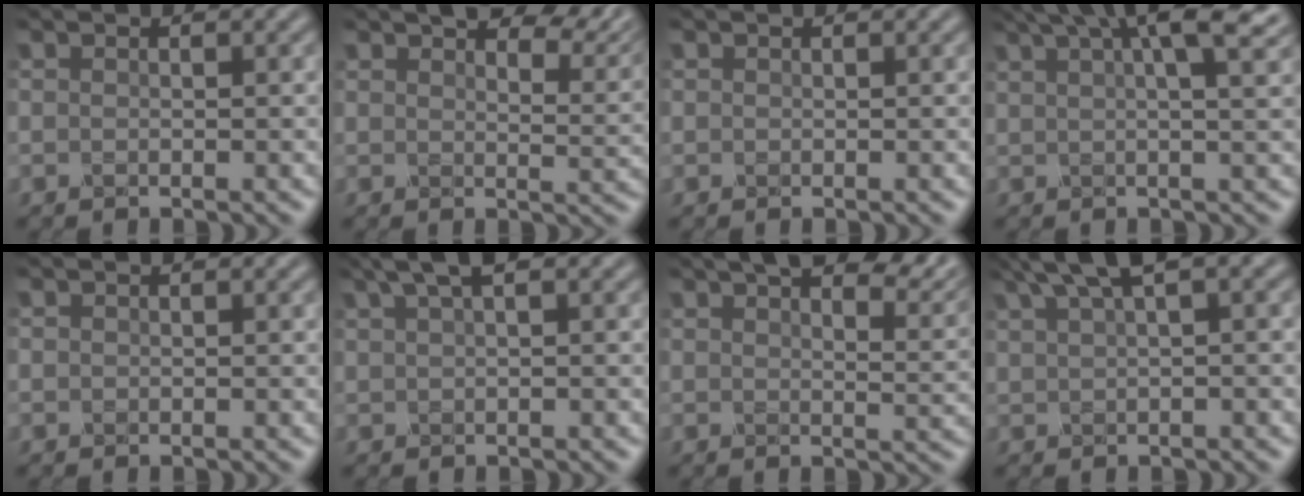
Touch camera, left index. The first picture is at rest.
{"total": 6.8, "force": [4.7, 2.3, 4.3], "torque": [-0.045, 0.020, 0.066]}
{"total": 0.8, "force": [0.0, -0.4, -0.8], "torque": [0.007, -0.002, 0.007]}
{"total": 8.2, "force": [4.6, 1.7, 6.5], "torque": [-0.057, 0.034, 0.047]}
{"total": 0.5, "force": [-0.1, -0.3, -0.4], "torque": [0.003, -0.002, 0.005]}
{"total": 2.0, "force": [1.4, 0.0, 1.5], "torque": [-0.026, 0.007, 0.031]}
{"total": 8.7, "force": [5.8, 2.7, 5.9], "torque": [-0.065, 0.033, 0.073]}
{"total": 4.4, "force": [2.8, 0.4, 3.4], "torque": [-0.040, 0.021, 0.053]}